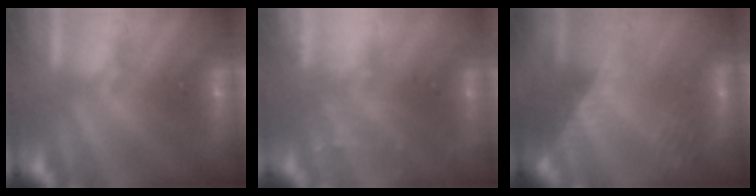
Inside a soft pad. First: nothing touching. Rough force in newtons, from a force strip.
{"total": 8.6}
{"total": 2.4}